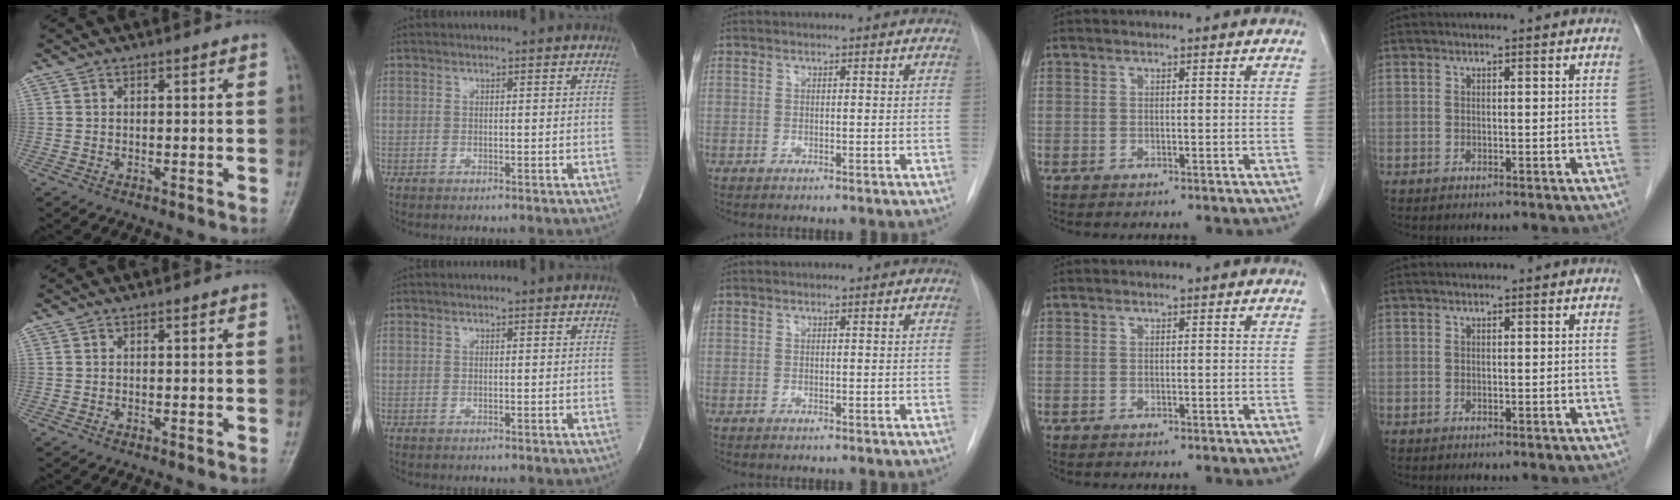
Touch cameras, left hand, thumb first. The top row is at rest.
{}